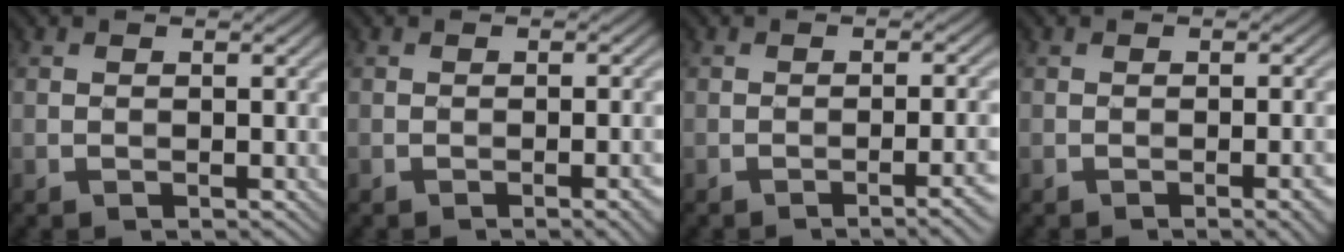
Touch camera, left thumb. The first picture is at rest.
{"total": 2.8, "force": [-1.1, 0.5, 2.5], "torque": [-0.030, 0.007, -0.019]}
{"total": 4.5, "force": [-1.9, 1.0, 4.0], "torque": [-0.046, 0.011, -0.030]}
{"total": 3.3, "force": [-1.3, 0.7, 3.0], "torque": [-0.035, 0.008, -0.020]}